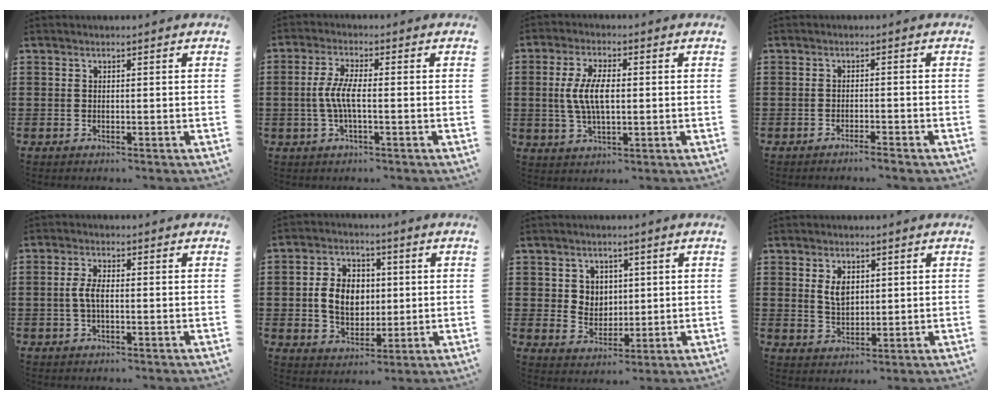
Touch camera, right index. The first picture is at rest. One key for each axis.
{"total": 4.7, "fx": -0.8, "fy": 1.0, "fz": 4.6, "tx": -0.103, "ty": -0.004, "tz": -0.023}
{"total": 6.6, "fx": 0.2, "fy": 2.6, "fz": 6.1, "tx": -0.136, "ty": 0.001, "tz": -0.005}
{"total": 1.7, "fx": -1.6, "fy": -0.3, "fz": 0.6, "tx": -0.011, "ty": -0.002, "tz": -0.029}
{"total": 3.2, "fx": -0.4, "fy": 1.1, "fz": 3.0, "tx": -0.077, "ty": -0.005, "tz": -0.015}
{"total": 7.2, "fx": 0.1, "fy": 5.5, "fz": 4.7, "tx": -0.108, "ty": 0.009, "tz": -0.005}
{"total": 3.9, "fx": 1.5, "fy": 3.6, "fz": 0.7, "tx": -0.023, "ty": 0.010, "tz": 0.024}
{"total": 3.7, "fx": 1.3, "fy": 2.2, "fz": 2.7, "tx": -0.052, "ty": 0.005, "tz": 0.021}